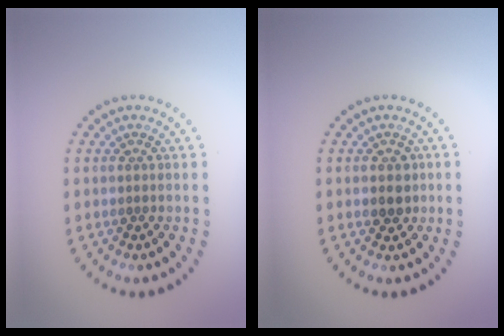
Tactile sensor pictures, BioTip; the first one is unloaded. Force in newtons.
{"total": 1.8, "press": 1.8, "slide": 0.4}